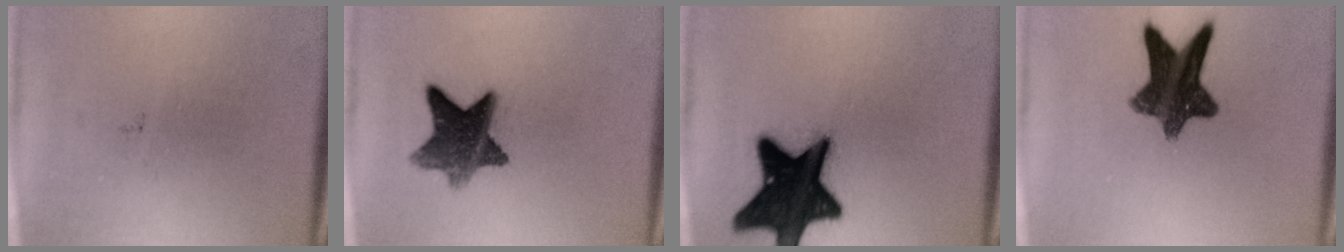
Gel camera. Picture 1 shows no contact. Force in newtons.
{"total": 9.7}
{"total": 20.0}
{"total": 10.9}